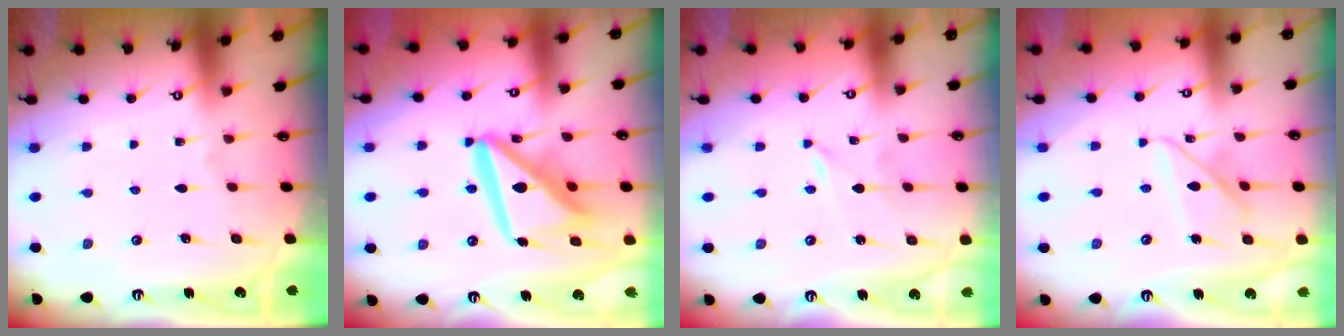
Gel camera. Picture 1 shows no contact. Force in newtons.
{"total": 17.9, "press": 17.8, "slide": 2.2}
{"total": 0.0}
{"total": 11.4, "press": 11.3, "slide": 1.1}